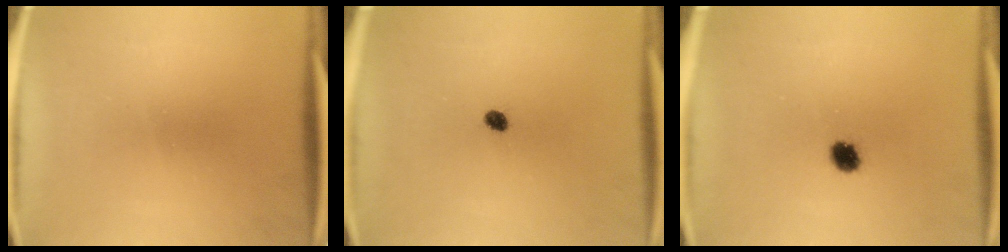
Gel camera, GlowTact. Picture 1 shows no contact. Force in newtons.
{"total": 1.7}
{"total": 3.4}